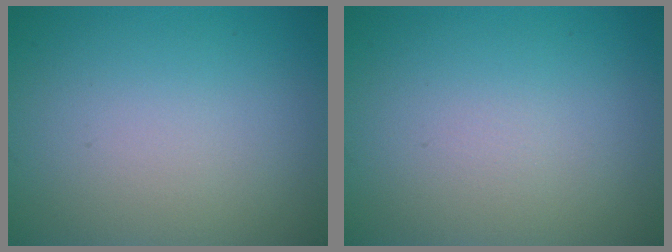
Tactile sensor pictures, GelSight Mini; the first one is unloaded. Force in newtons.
{"total": 0.0}